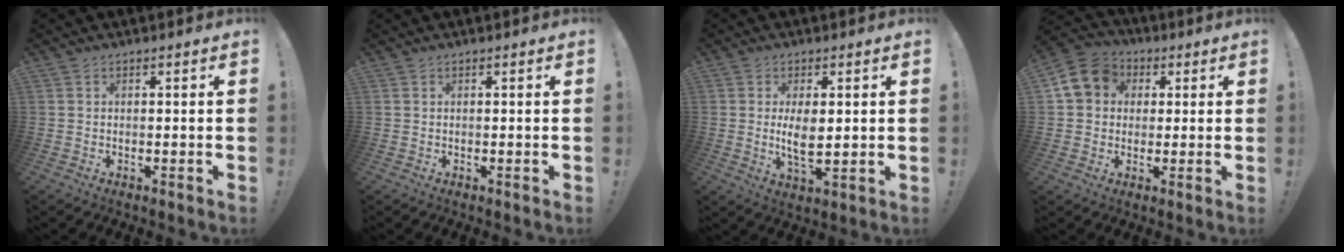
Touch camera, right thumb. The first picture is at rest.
{"total": 0.0}
{"total": 6.6, "force": [0.8, 2.8, 6.0], "torque": [-0.109, -0.016, 0.008]}
{"total": 11.0, "force": [2.6, 9.6, 4.7], "torque": [-0.070, 0.002, 0.055]}